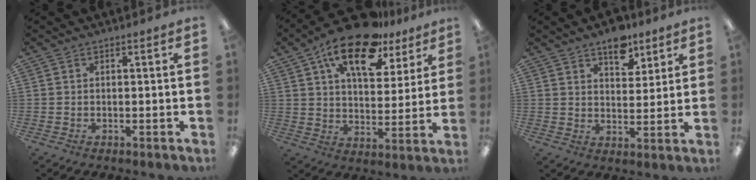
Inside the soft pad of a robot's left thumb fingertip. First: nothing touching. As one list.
[{"total": 18.1, "force": [11.7, 8.1, 11.1], "torque": [-0.181, -0.054, 0.198]}, {"total": 9.0, "force": [6.4, 4.8, 4.2], "torque": [-0.036, -0.036, 0.107]}]